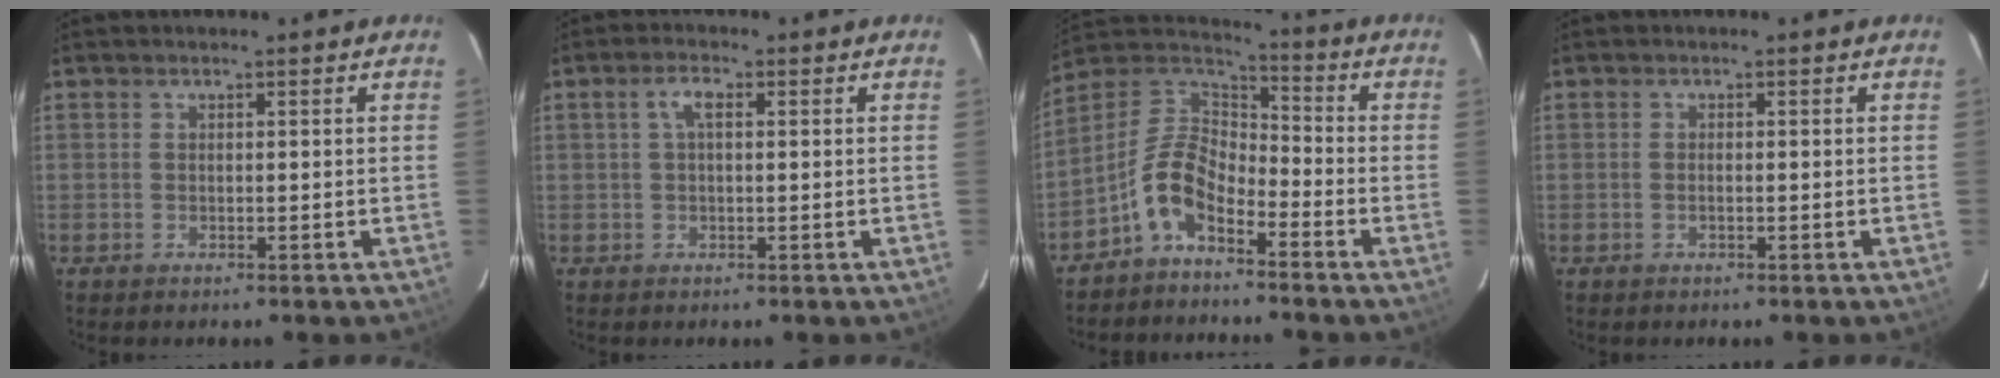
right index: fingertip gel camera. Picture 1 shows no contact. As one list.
[{"total": 2.7, "force": [0.7, 1.1, 2.4], "torque": [-0.050, 0.010, 0.013]}, {"total": 9.6, "force": [-5.5, 4.7, 6.3], "torque": [-0.138, 0.026, -0.117]}, {"total": 0.7, "force": [-0.3, 0.2, 0.6], "torque": [-0.014, 0.001, -0.007]}]